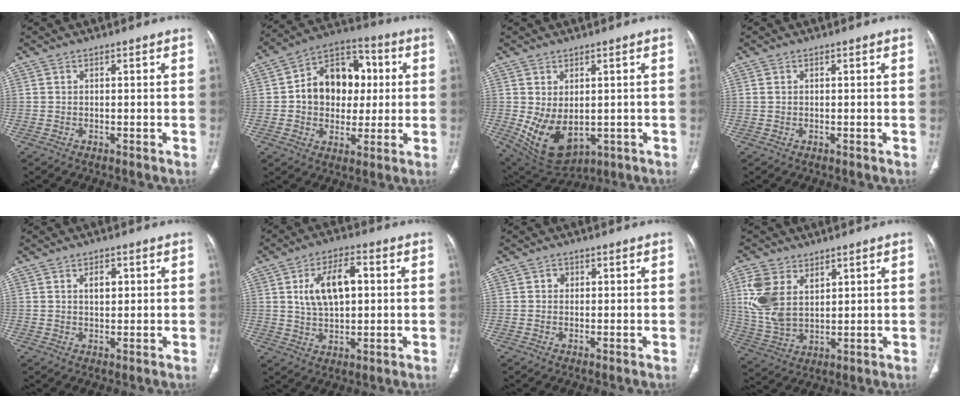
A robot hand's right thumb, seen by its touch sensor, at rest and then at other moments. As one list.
[{"total": 16.0, "force": [1.6, 12.0, 10.5], "torque": [-0.109, 0.022, 0.020]}, {"total": 10.8, "force": [-1.2, 6.8, 8.4], "torque": [-0.137, -0.009, 0.012]}, {"total": 0.7, "force": [0.2, 0.6, 0.4], "torque": [-0.005, 0.004, 0.005]}, {"total": 2.9, "force": [0.9, 1.8, 2.1], "torque": [-0.022, -0.001, 0.014]}, {"total": 10.7, "force": [2.0, 5.7, 8.8], "torque": [-0.146, 0.008, 0.038]}, {"total": 1.1, "force": [0.2, 1.0, 0.4], "torque": [0.000, 0.003, 0.001]}, {"total": 11.1, "force": [4.2, 7.1, 7.4], "torque": [-0.150, -0.012, 0.094]}]